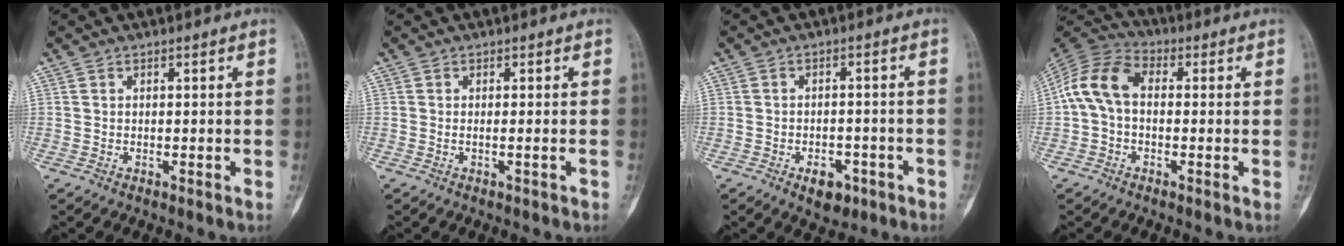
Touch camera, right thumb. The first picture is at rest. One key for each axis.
{"total": 0.5, "fx": -0.2, "fy": -0.2, "fz": 0.5, "tx": -0.008, "ty": 0.002, "tz": -0.003}
{"total": 5.2, "fx": -2.9, "fy": 3.2, "fz": 3.0, "tx": -0.020, "ty": 0.018, "tz": -0.037}
{"total": 10.1, "fx": 0.1, "fy": 7.0, "fz": 7.3, "tx": -0.136, "ty": 0.027, "tz": -0.013}